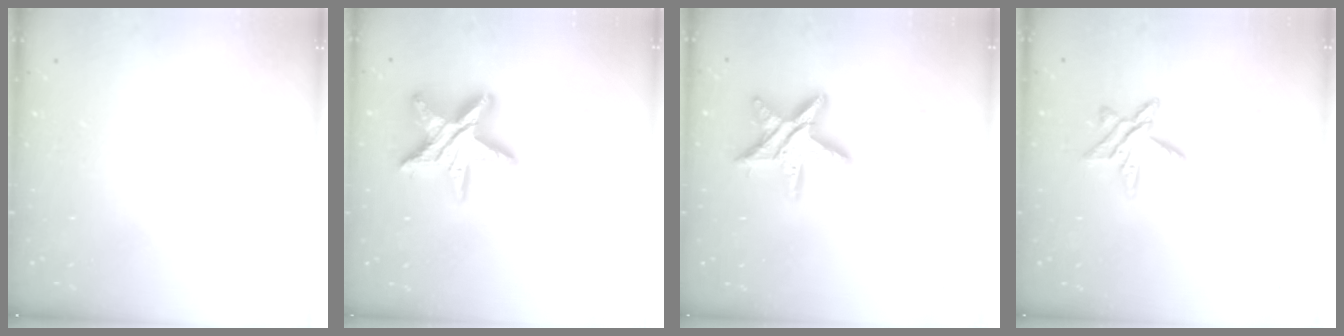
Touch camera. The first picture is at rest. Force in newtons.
{"total": 17.1, "press": 17.1, "slide": 1.7}
{"total": 13.7, "press": 13.7, "slide": 1.0}
{"total": 8.9, "press": 8.9, "slide": 0.5}